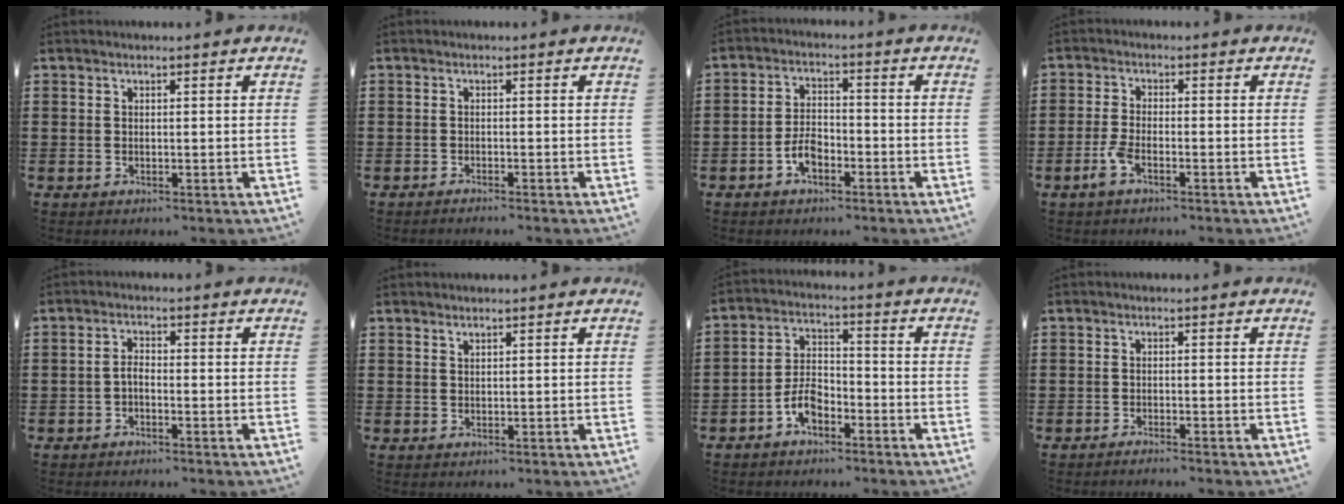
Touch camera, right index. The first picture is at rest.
{"total": 0.9, "force": [-0.9, -0.1, 0.1], "torque": [-0.004, -0.001, -0.017]}
{"total": 4.5, "force": [-2.3, 2.4, 3.1], "torque": [-0.073, 0.000, -0.048]}
{"total": 3.4, "force": [-1.9, 1.0, 2.6], "torque": [-0.073, -0.006, -0.043]}
{"total": 1.6, "force": [-0.9, 0.6, 1.2], "torque": [-0.024, 0.003, -0.018]}
{"total": 0.8, "force": [0.7, 0.2, 0.1], "torque": [-0.003, 0.000, 0.015]}
{"total": 5.5, "force": [-3.1, 2.8, 3.6], "torque": [-0.082, 0.007, -0.062]}
{"total": 1.1, "force": [-1.0, -0.2, 0.2], "torque": [-0.004, 0.000, -0.020]}